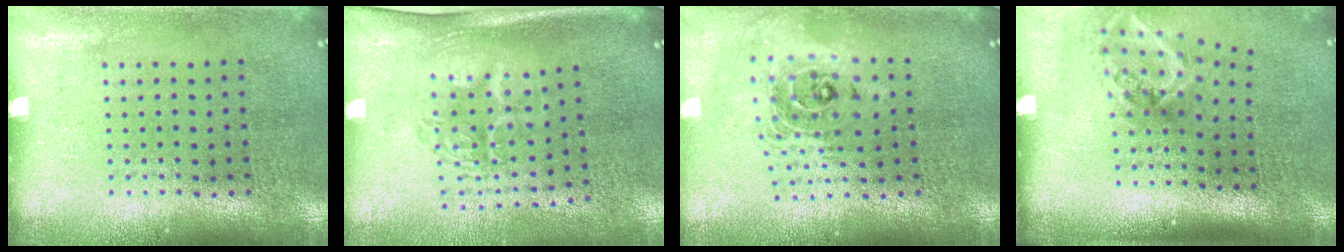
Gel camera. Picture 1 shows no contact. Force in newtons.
{"total": 1.7, "press": 1.3, "slide": 1.2}
{"total": 2.0, "press": 1.6, "slide": 1.3}
{"total": 1.9, "press": 1.2, "slide": 1.5}